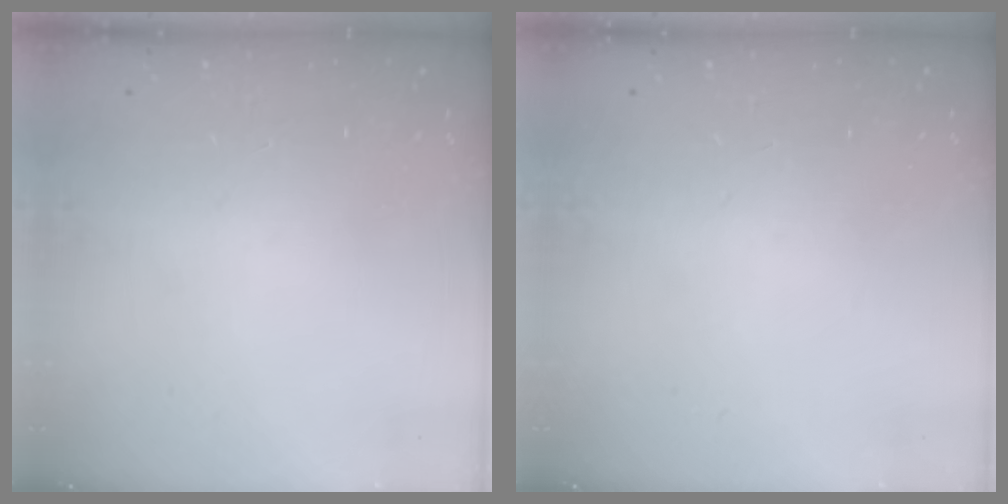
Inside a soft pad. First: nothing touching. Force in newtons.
{"total": 0.0}